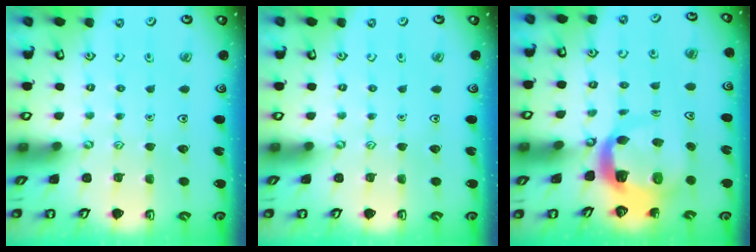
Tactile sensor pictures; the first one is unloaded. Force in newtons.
{"total": 0.0}
{"total": 6.7, "press": 6.6, "slide": 0.9}